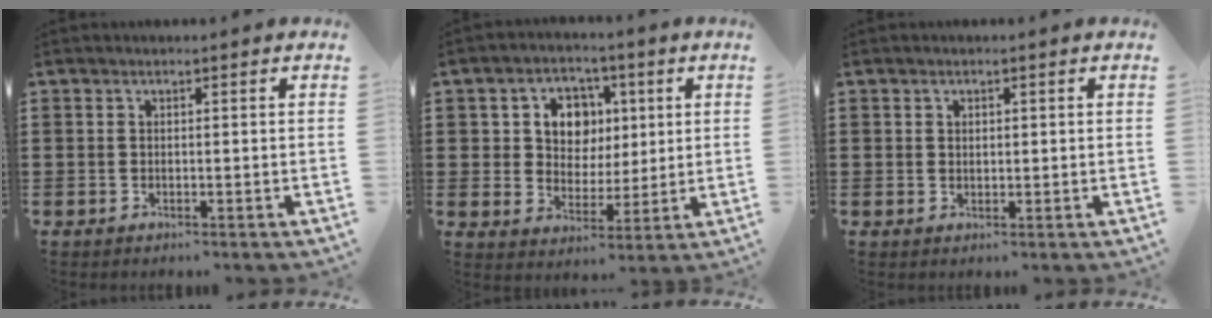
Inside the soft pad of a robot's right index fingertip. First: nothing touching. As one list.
[{"total": 7.2, "force": [2.0, 6.1, 3.2], "torque": [-0.075, 0.018, 0.031]}, {"total": 0.8, "force": [0.5, 0.6, 0.3], "torque": [-0.006, 0.004, 0.011]}]